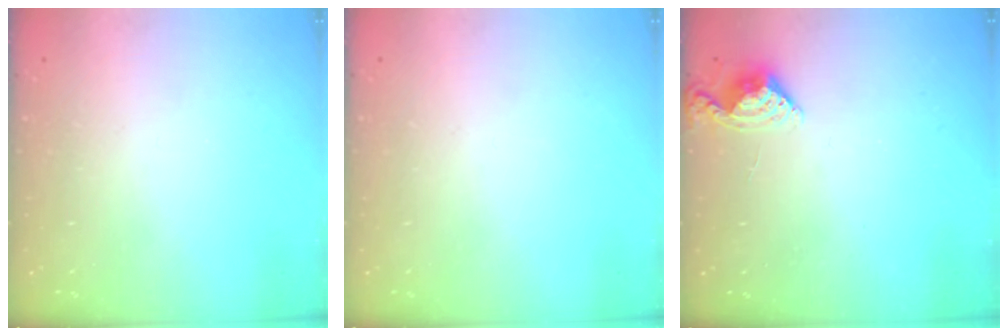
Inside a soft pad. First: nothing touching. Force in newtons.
{"total": 0.0}
{"total": 5.6, "press": 5.6, "slide": 0.7}